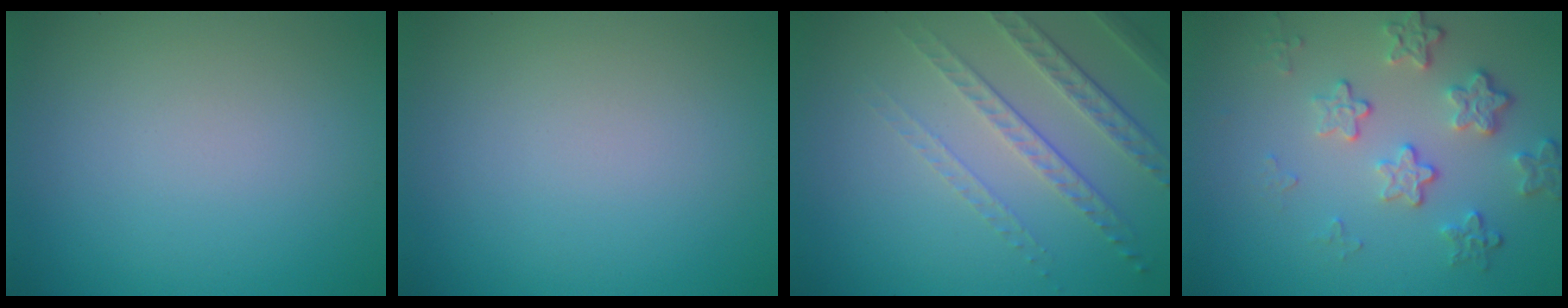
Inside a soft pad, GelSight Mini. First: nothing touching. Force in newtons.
{"total": 0.0}
{"total": 4.6, "press": 3.1, "slide": 3.4}
{"total": 4.0, "press": 3.0, "slide": 2.6}